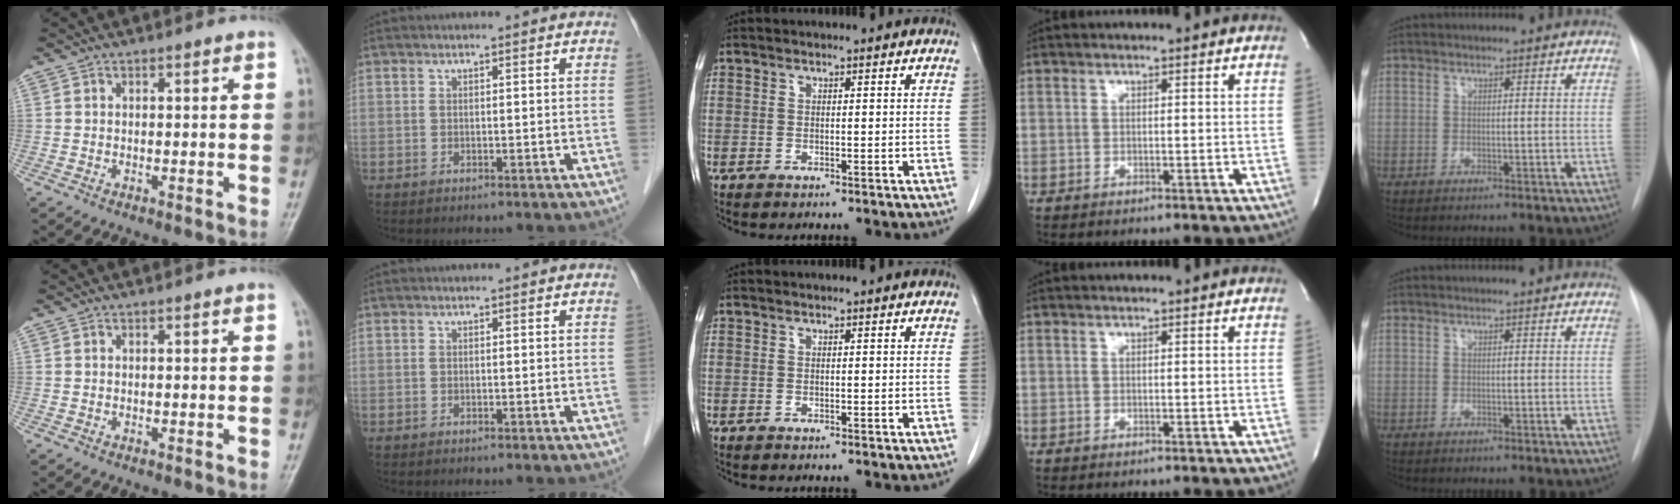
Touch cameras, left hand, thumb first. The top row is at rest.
{}